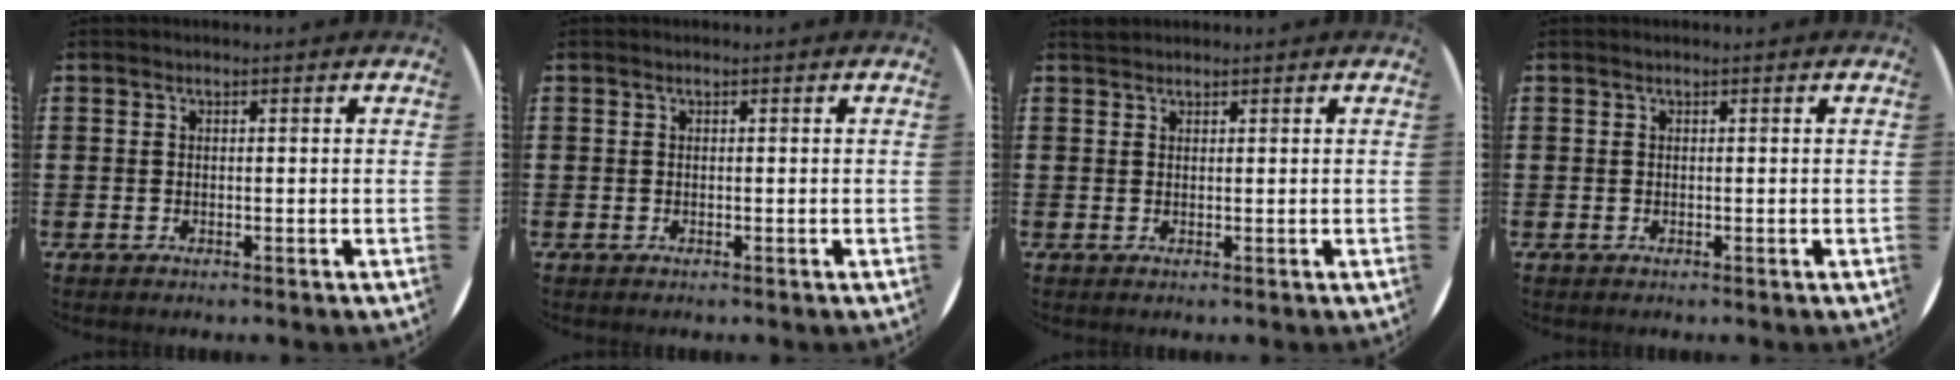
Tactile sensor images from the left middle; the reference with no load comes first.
{"total": 0.0}
{"total": 1.0, "force": [0.9, 0.2, -0.1], "torque": [0.001, 0.001, 0.018]}
{"total": 0.0}